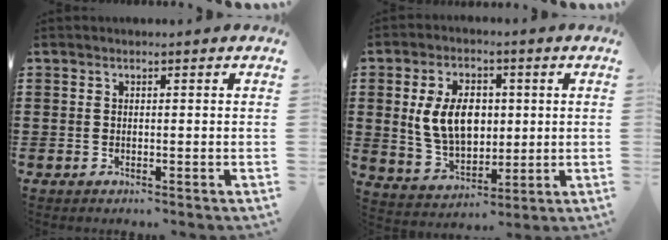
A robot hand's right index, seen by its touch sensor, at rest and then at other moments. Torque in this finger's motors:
{"motor_torque": [1.98, 0.12, 0.42, 0.21]}